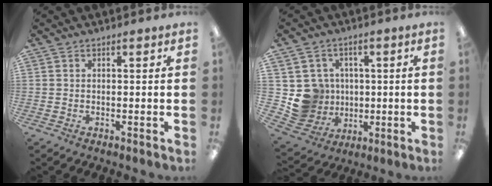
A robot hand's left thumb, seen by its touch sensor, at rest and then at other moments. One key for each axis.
{"total": 9.9, "fx": 0.7, "fy": 9.8, "fz": 1.4, "tx": -0.056, "ty": -0.006, "tz": 0.029}